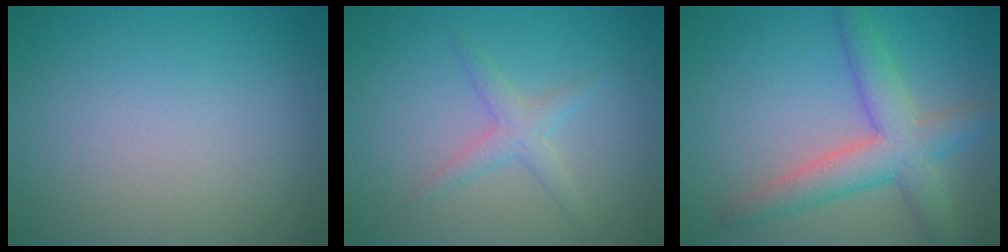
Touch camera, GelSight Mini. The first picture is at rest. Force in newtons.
{"total": 2.0, "press": 2.0, "slide": 0.1}
{"total": 5.5, "press": 5.5, "slide": 0.2}